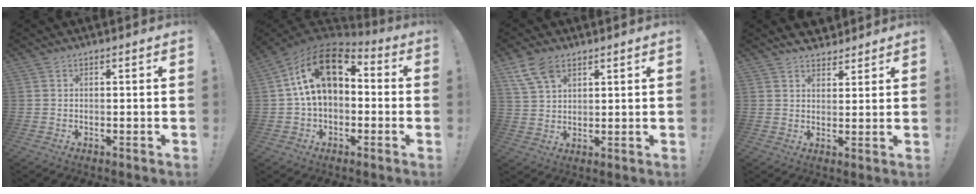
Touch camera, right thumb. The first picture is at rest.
{"total": 18.2, "force": [4.7, 11.1, 13.6], "torque": [-0.238, 0.000, 0.086]}
{"total": 8.2, "force": [5.0, 4.5, 4.6], "torque": [-0.088, -0.011, 0.100]}
{"total": 3.6, "force": [3.0, 1.9, 0.3], "torque": [-0.003, -0.020, 0.057]}